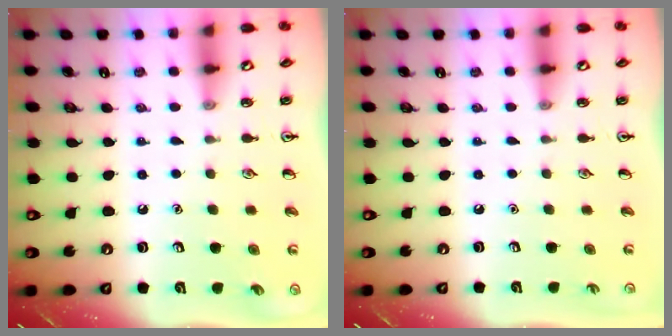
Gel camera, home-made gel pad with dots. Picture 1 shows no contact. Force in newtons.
{"total": 0.0}